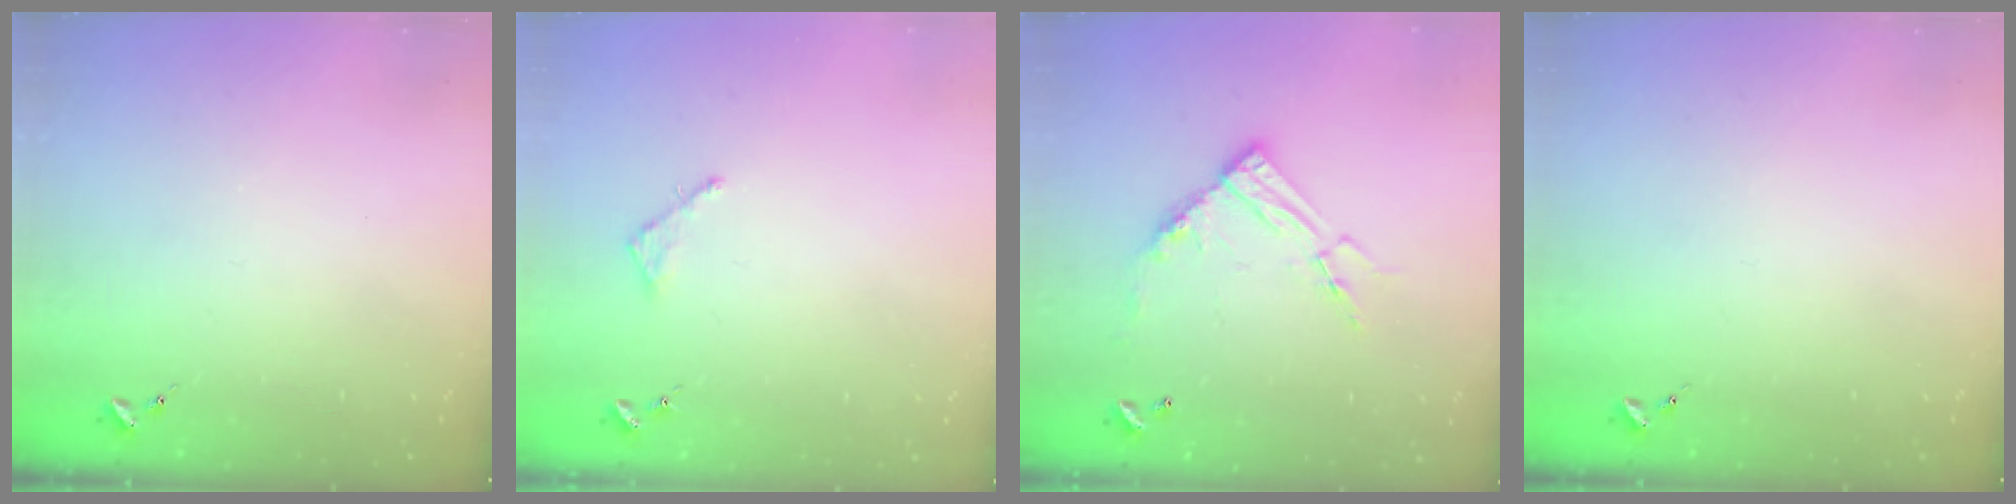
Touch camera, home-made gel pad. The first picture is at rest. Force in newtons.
{"total": 2.5, "press": 2.5, "slide": 0.2}
{"total": 13.1, "press": 13.0, "slide": 1.2}
{"total": 0.0}